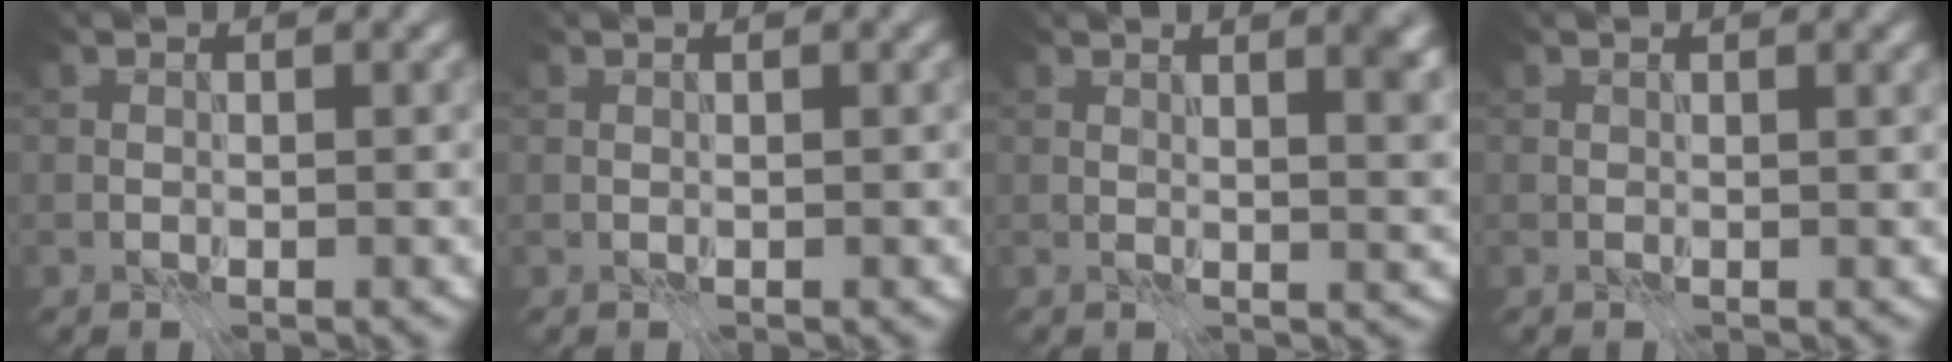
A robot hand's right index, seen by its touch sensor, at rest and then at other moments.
{"total": 0.0}
{"total": 3.4, "force": [1.8, 0.6, 2.8], "torque": [-0.035, 0.000, 0.030]}
{"total": 0.6, "force": [0.4, 0.1, 0.5], "torque": [-0.008, 0.000, 0.009]}